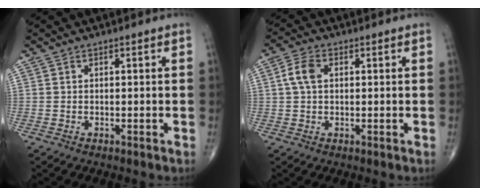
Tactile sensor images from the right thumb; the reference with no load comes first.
{"total": 4.4, "force": [0.9, 2.8, 3.3], "torque": [-0.074, 0.010, 0.014]}